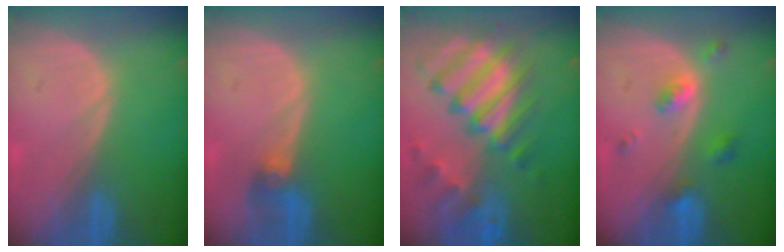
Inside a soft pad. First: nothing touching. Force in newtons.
{"total": 2.9, "press": 2.6, "slide": 1.2}
{"total": 11.3, "press": 9.7, "slide": 5.8}
{"total": 4.3, "press": 4.0, "slide": 1.6}